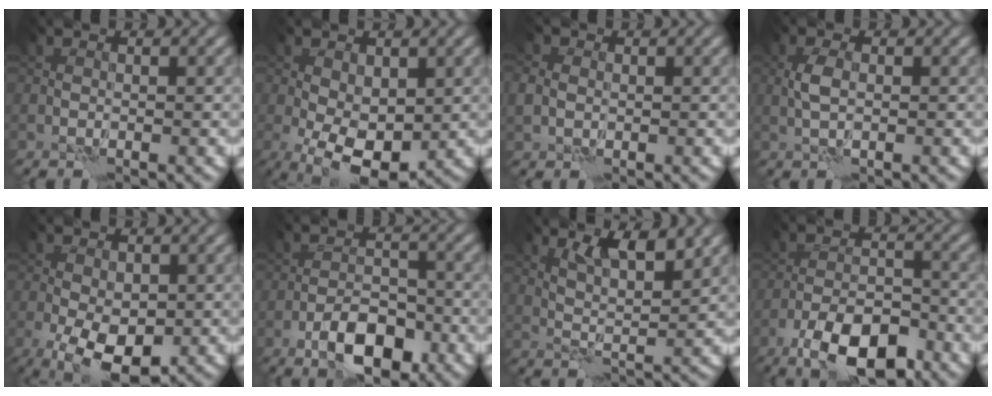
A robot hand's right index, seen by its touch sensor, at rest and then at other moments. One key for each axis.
{"total": 6.6, "fx": -1.4, "fy": 3.7, "fz": 5.4, "tx": -0.107, "ty": -0.015, "tz": -0.022}
{"total": 2.5, "fx": 0.2, "fy": 2.2, "fz": 1.2, "tx": -0.028, "ty": 0.007, "tz": -0.002}
{"total": 1.8, "fx": 0.0, "fy": 0.8, "fz": 1.6, "tx": -0.037, "ty": 0.003, "tz": -0.003}
{"total": 7.0, "fx": -2.6, "fy": 3.4, "fz": 5.5, "tx": -0.100, "ty": -0.009, "tz": -0.046}
{"total": 5.6, "fx": -3.2, "fy": 2.4, "fz": 3.9, "tx": -0.059, "ty": 0.004, "tz": -0.059}
{"total": 3.8, "fx": 2.4, "fy": 0.8, "fz": 2.9, "tx": -0.059, "ty": -0.005, "tz": 0.044}
{"total": 8.0, "fx": -5.3, "fy": 3.0, "fz": 5.3, "tx": -0.084, "ty": 0.001, "tz": -0.095}